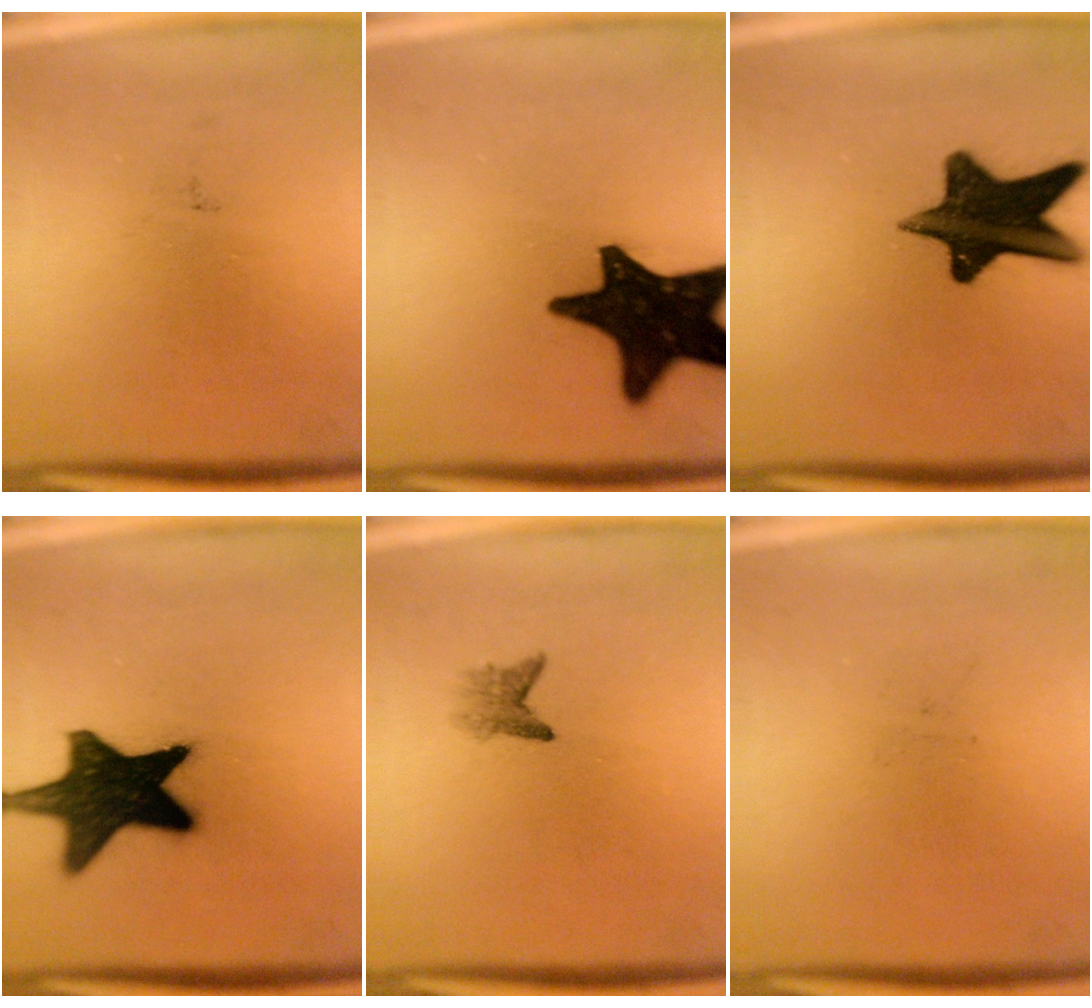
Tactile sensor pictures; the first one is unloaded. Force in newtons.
{"total": 18.9}
{"total": 15.8}
{"total": 17.6}
{"total": 1.8}
{"total": 0.0}